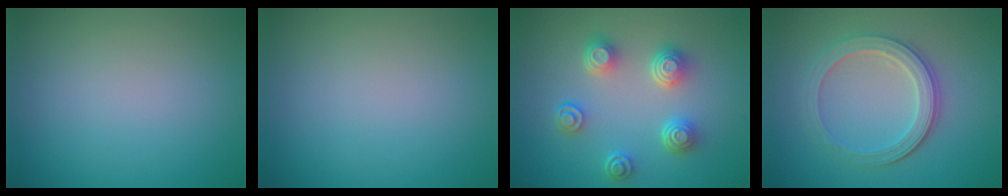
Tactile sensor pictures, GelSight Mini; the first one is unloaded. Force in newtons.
{"total": 0.0}
{"total": 4.3, "press": 3.4, "slide": 2.6}
{"total": 4.0, "press": 3.4, "slide": 2.1}